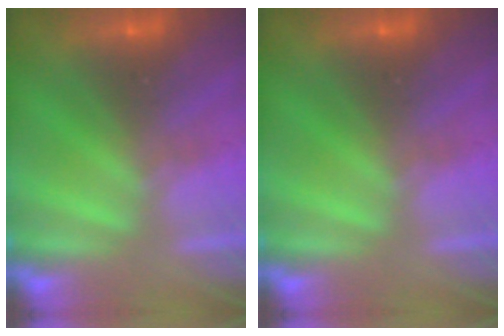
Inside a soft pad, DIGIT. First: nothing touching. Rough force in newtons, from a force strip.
{"total": 0.0}